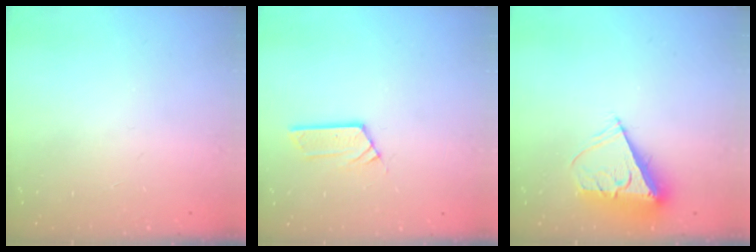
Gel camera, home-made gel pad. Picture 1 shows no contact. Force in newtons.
{"total": 4.7, "press": 4.7, "slide": 0.2}
{"total": 8.6, "press": 8.6, "slide": 0.6}